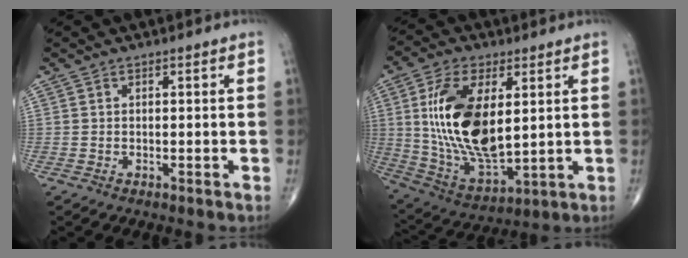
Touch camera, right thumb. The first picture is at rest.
{"total": 19.5, "force": [3.6, 9.6, 16.6], "torque": [-0.312, -0.022, 0.077]}